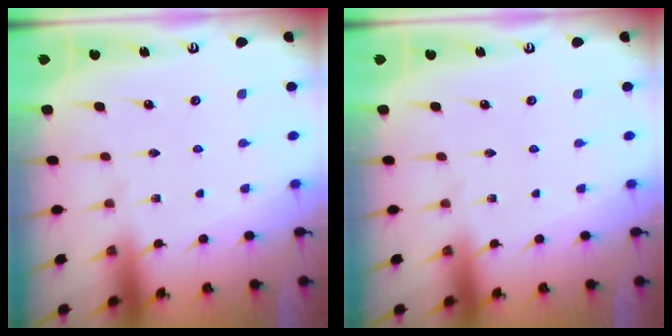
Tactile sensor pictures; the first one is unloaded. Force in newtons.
{"total": 0.0}